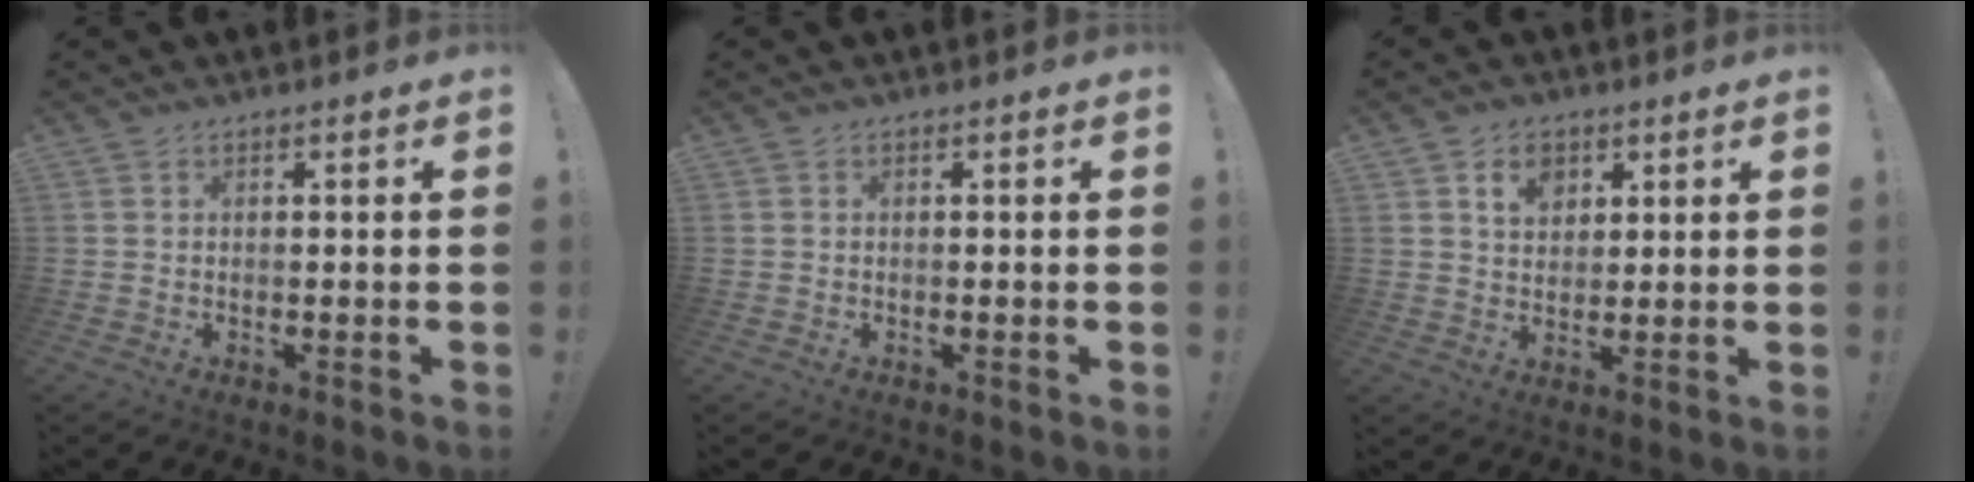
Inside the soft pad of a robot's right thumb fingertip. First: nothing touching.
{"total": 0.0}
{"total": 6.7, "force": [3.3, 5.0, 3.0], "torque": [-0.038, -0.007, 0.059]}